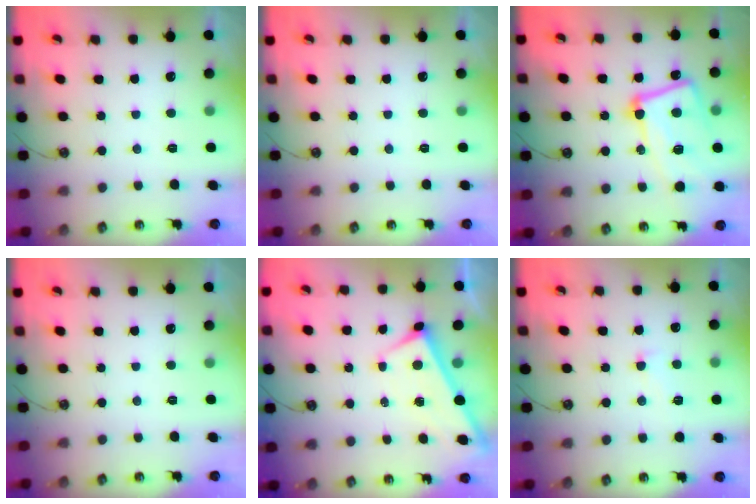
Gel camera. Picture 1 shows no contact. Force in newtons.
{"total": 0.0}
{"total": 19.1, "press": 18.9, "slide": 2.5}
{"total": 0.0}
{"total": 1.6, "press": 1.6, "slide": 0.1}
{"total": 1.6, "press": 1.4, "slide": 0.8}